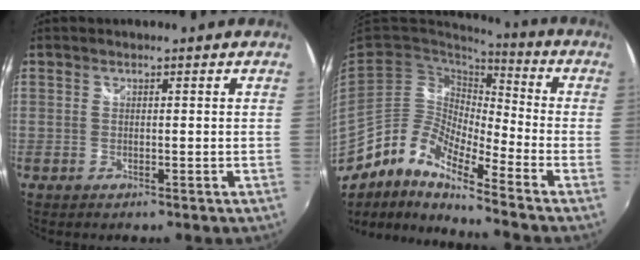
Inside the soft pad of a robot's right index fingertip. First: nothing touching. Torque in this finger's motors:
{"motor_torque": [0.41, -0.38, 0.24, 0.06]}